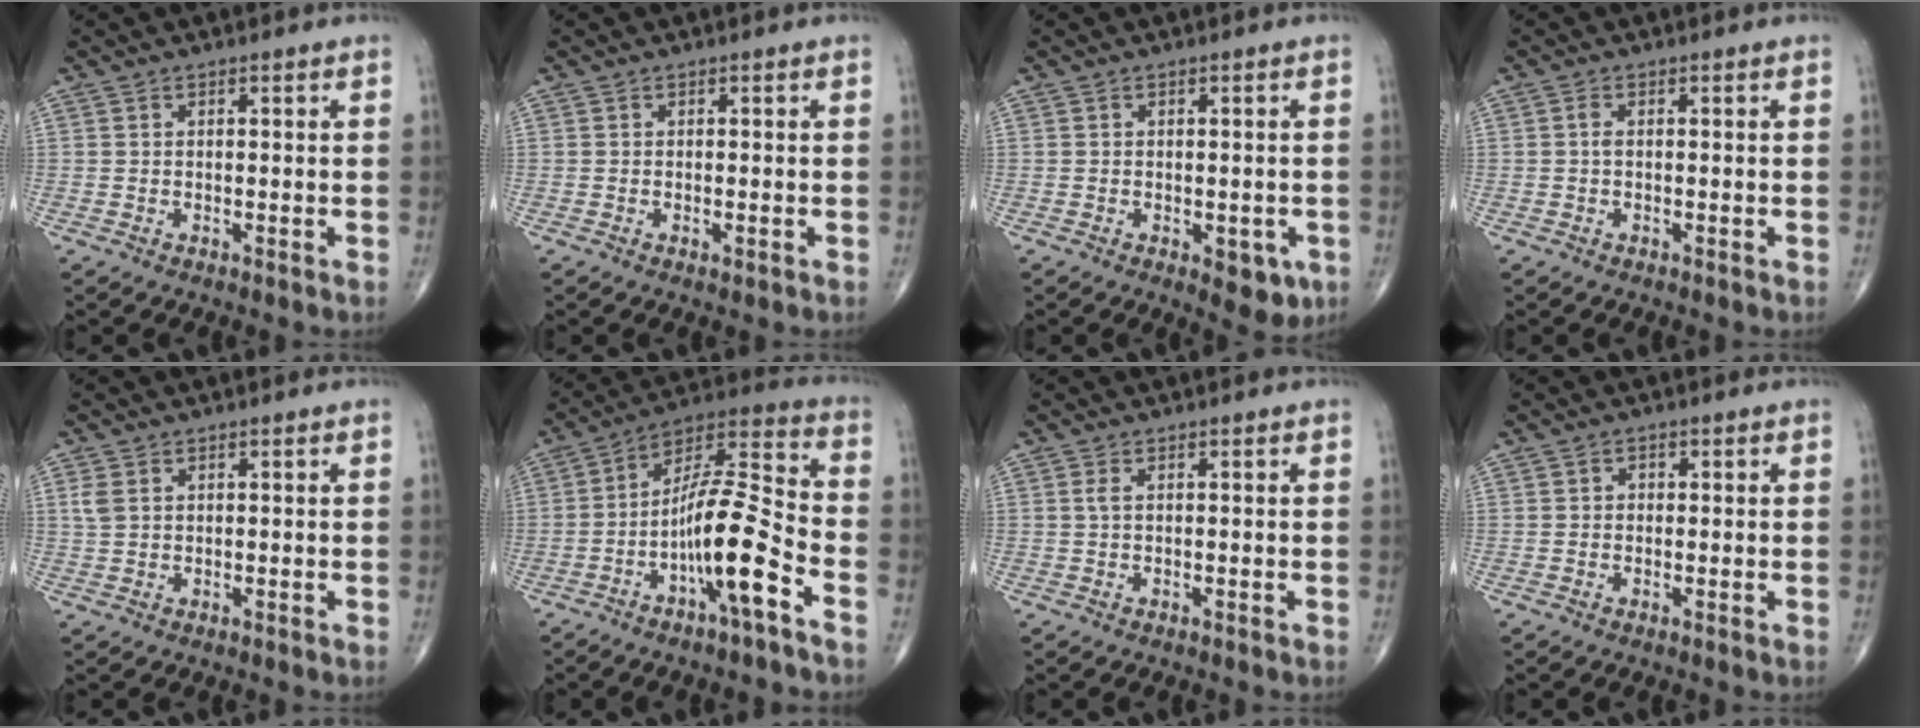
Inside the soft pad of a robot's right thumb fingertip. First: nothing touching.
{"total": 0.8, "force": [-0.3, 0.3, 0.7], "torque": [-0.011, -0.002, -0.005]}
{"total": 5.3, "force": [-1.9, 2.8, 4.2], "torque": [-0.029, -0.003, -0.018]}
{"total": 1.0, "force": [0.0, 0.4, 0.9], "torque": [-0.021, 0.000, -0.003]}
{"total": 2.3, "force": [0.8, 1.6, 1.5], "torque": [-0.038, 0.004, 0.019]}
{"total": 15.2, "force": [-6.5, 2.6, 13.5], "torque": [-0.250, 0.058, -0.116]}
{"total": 0.9, "force": [0.2, 0.3, 0.9], "torque": [-0.026, 0.004, 0.003]}
{"total": 1.0, "force": [0.1, 0.9, 0.5], "torque": [-0.001, 0.002, -0.003]}